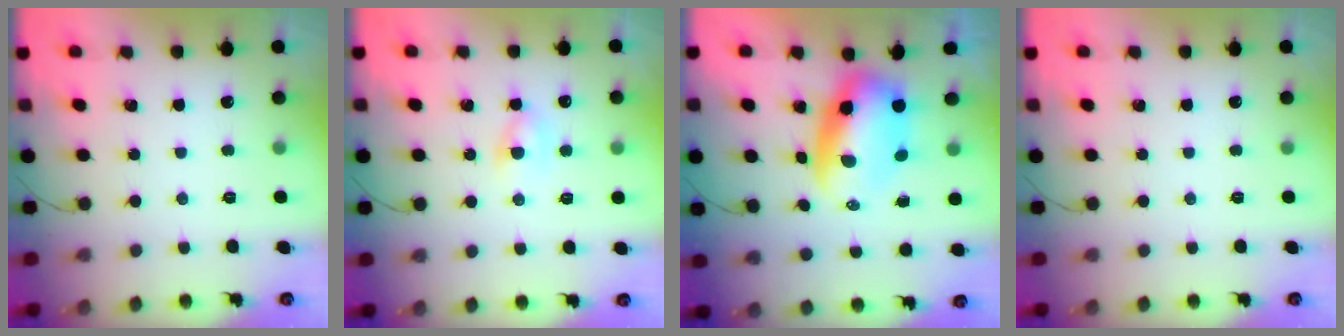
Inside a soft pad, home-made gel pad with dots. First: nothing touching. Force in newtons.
{"total": 3.3, "press": 3.1, "slide": 1.1}
{"total": 8.0, "press": 7.7, "slide": 2.0}
{"total": 0.0}